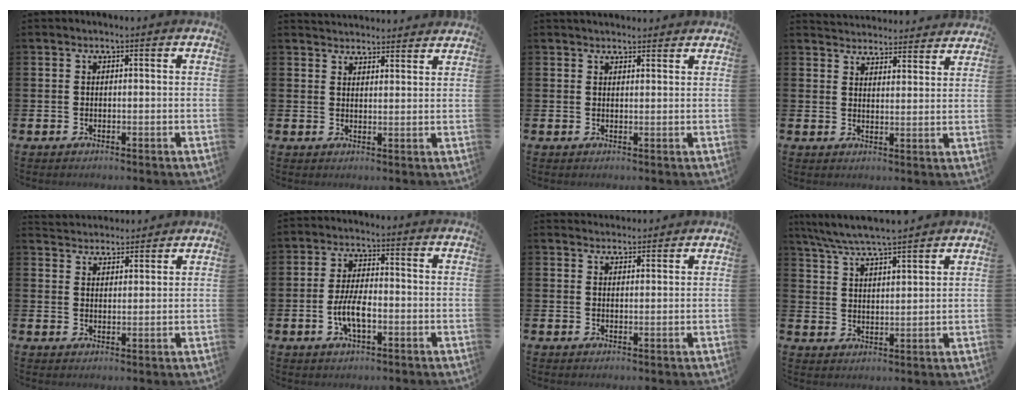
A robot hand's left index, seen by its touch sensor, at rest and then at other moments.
{"total": 3.1, "force": [3.1, 0.5, -0.1], "torque": [0.008, -0.022, 0.054]}
{"total": 1.9, "force": [1.8, 0.5, 0.1], "torque": [0.006, -0.009, 0.031]}
{"total": 4.3, "force": [4.2, 0.6, -0.3], "torque": [-0.004, -0.032, 0.076]}
{"total": 3.7, "force": [3.6, 0.8, -0.5], "torque": [-0.006, -0.015, 0.066]}
{"total": 5.1, "force": [-1.3, 2.0, 4.5], "torque": [-0.086, -0.001, -0.028]}
{"total": 2.4, "force": [2.3, 0.6, 0.0], "torque": [0.007, -0.013, 0.040]}
{"total": 6.4, "force": [6.1, 0.3, 1.9], "torque": [-0.060, -0.029, 0.110]}